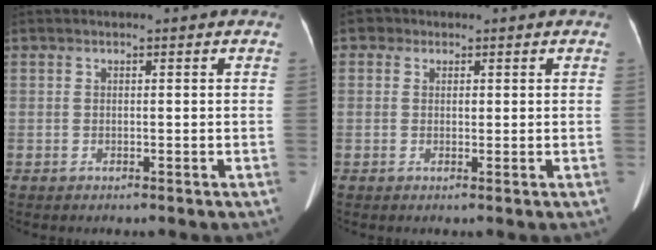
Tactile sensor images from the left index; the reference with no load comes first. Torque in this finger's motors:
{"motor_torque": [0.07, 0.01, 0.01, 0.02]}